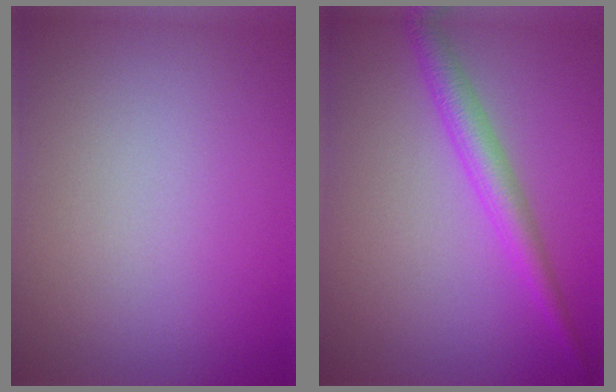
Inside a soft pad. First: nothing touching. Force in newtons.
{"total": 2.9, "press": 2.9, "slide": 0.2}